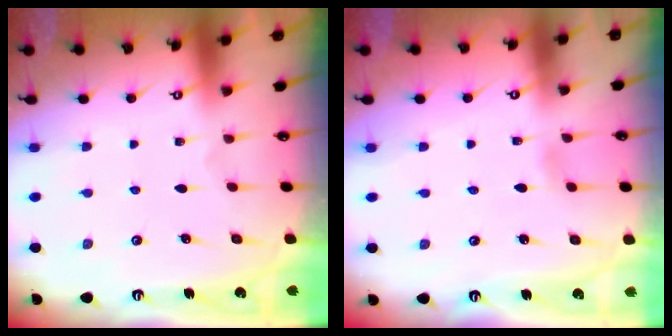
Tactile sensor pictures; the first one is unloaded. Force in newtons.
{"total": 2.1, "press": 2.1, "slide": 0.2}